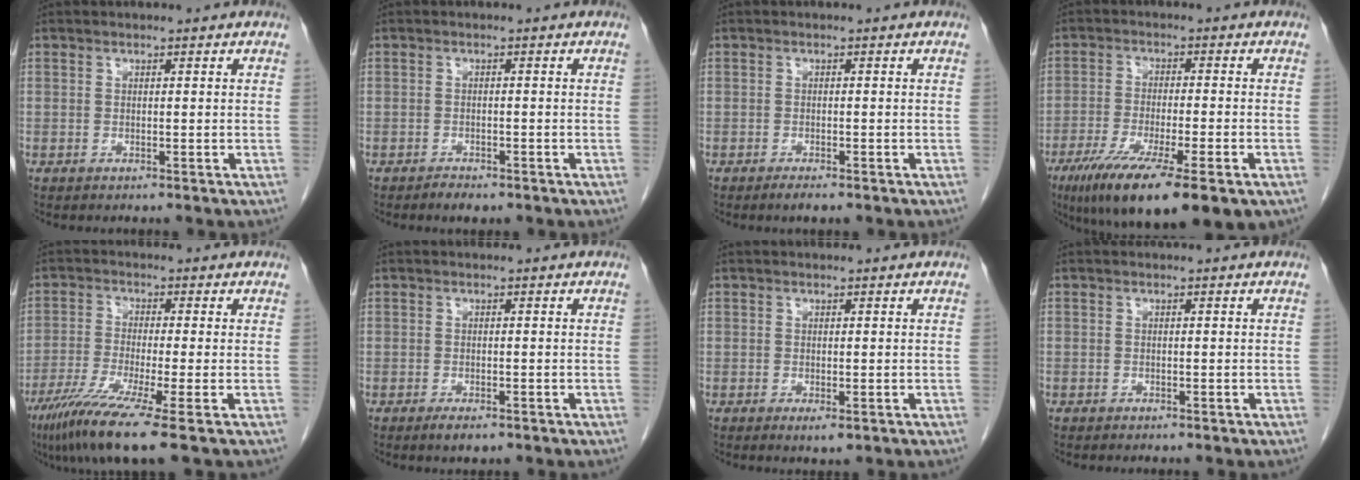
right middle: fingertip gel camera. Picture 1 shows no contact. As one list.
[{"total": 1.9, "force": [-1.5, 0.8, 0.9], "torque": [-0.019, -0.001, -0.019]}, {"total": 1.7, "force": [-1.3, 0.4, 1.1], "torque": [-0.021, -0.003, -0.018]}, {"total": 16.6, "force": [-10.2, 2.8, 12.8], "torque": [-0.190, -0.041, -0.163]}, {"total": 10.0, "force": [-6.3, -1.0, 7.7], "torque": [-0.142, -0.031, -0.110]}, {"total": 2.2, "force": [-1.5, 0.7, 1.5], "torque": [-0.027, -0.003, -0.019]}, {"total": 1.6, "force": [-0.7, 0.5, 1.3], "torque": [-0.017, -0.003, -0.007]}, {"total": 0.5, "force": [-0.4, 0.3, 0.0], "torque": [-0.006, 0.003, -0.008]}]